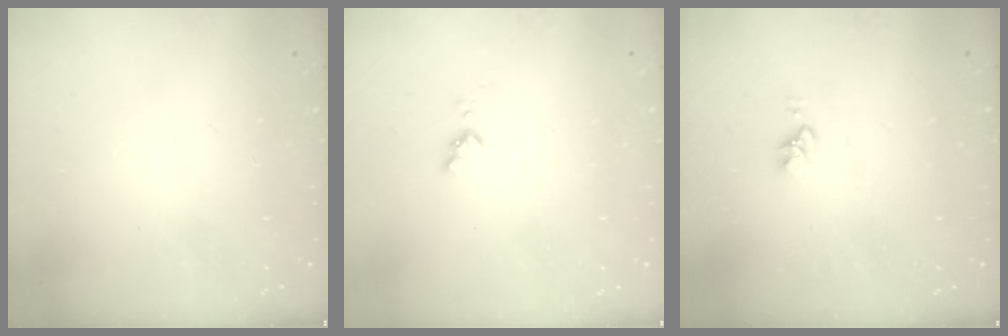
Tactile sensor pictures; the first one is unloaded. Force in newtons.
{"total": 3.5, "press": 3.5, "slide": 0.4}
{"total": 2.8, "press": 2.8, "slide": 0.4}